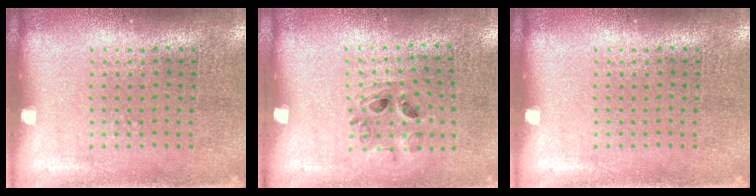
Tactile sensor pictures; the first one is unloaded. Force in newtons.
{"total": 0.9, "press": 0.7, "slide": 0.4}
{"total": 0.0}